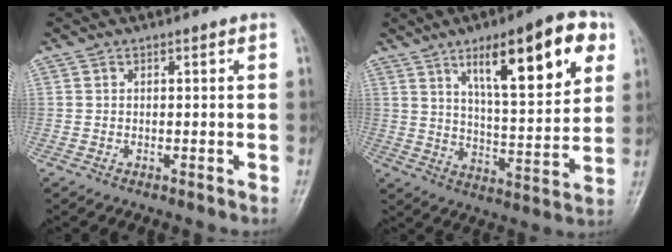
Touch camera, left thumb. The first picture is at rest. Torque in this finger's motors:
{"motor_torque": [0.58, 0.56, 1.76, -1.01, 0.14]}